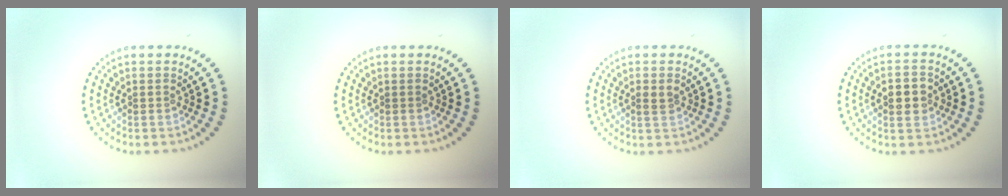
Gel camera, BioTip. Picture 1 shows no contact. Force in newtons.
{"total": 0.0}
{"total": 1.1, "press": 1.1, "slide": 0.3}
{"total": 2.9, "press": 2.9, "slide": 0.1}